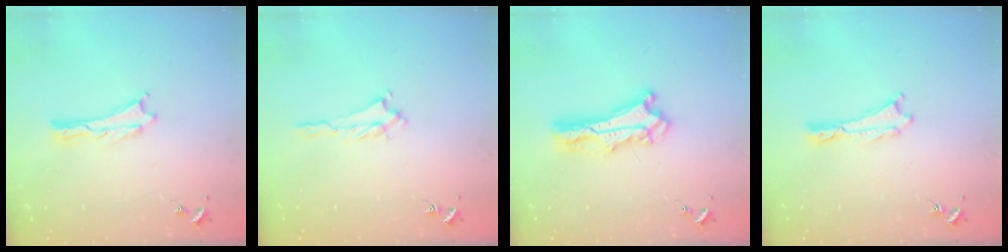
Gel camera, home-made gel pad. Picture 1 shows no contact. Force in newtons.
{"total": 1.2, "press": 1.1, "slide": 0.5}
{"total": 6.7, "press": 6.7, "slide": 0.5}
{"total": 0.0}